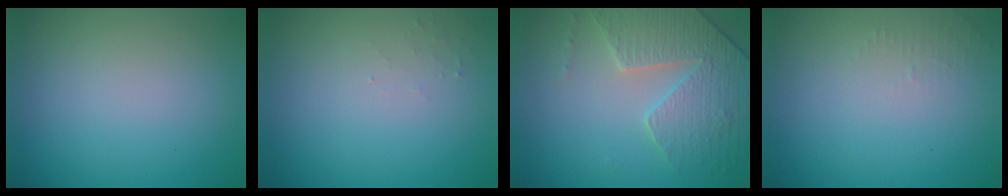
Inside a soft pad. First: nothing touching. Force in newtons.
{"total": 0.7, "press": 0.7, "slide": 0.2}
{"total": 4.0, "press": 3.9, "slide": 1.2}
{"total": 1.0, "press": 0.9, "slide": 0.3}